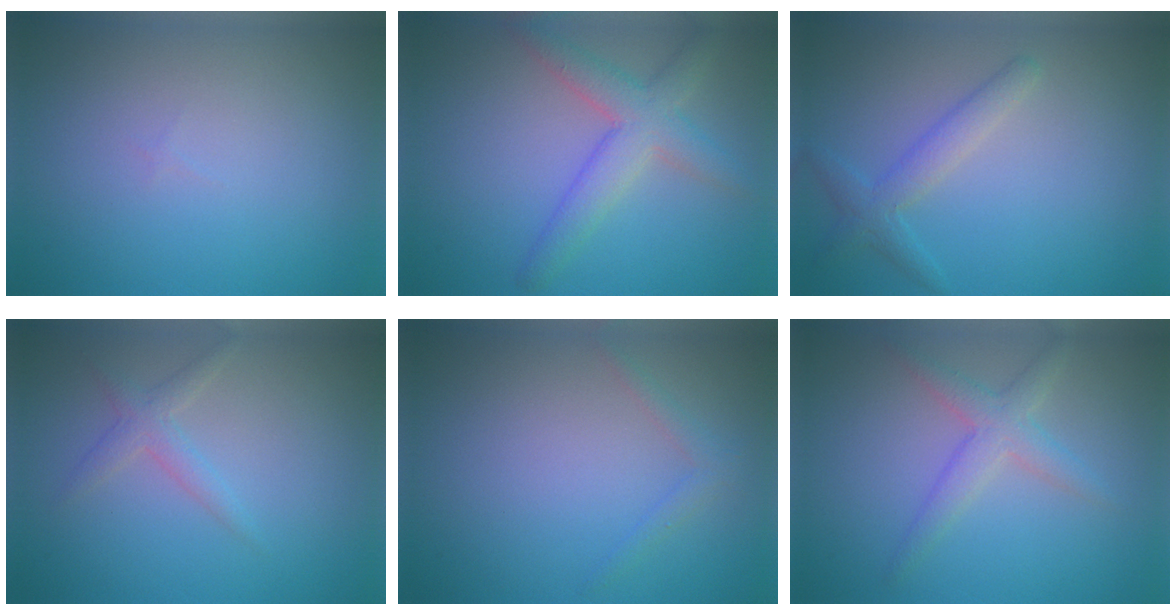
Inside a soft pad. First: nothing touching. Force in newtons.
{"total": 4.4, "press": 4.3, "slide": 0.3}
{"total": 2.5, "press": 2.5, "slide": 0.2}
{"total": 1.7, "press": 1.7, "slide": 0.1}
{"total": 1.2, "press": 1.2, "slide": 0.1}
{"total": 2.8, "press": 2.8, "slide": 0.1}